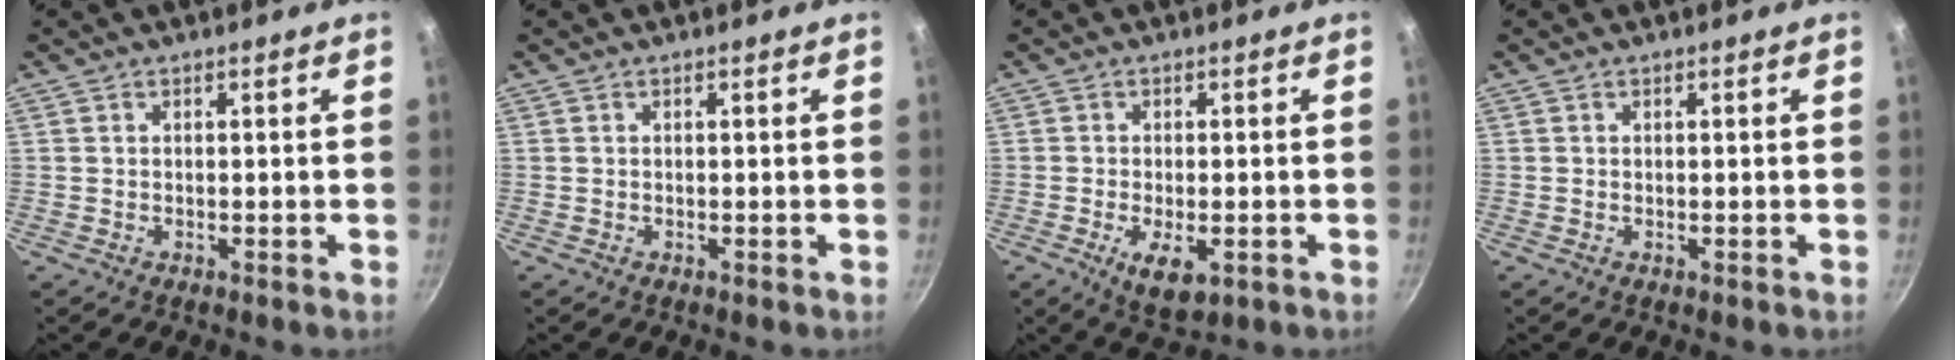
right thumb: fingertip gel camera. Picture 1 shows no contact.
{"total": 0.0}
{"total": 6.1, "force": [-2.2, 2.7, 5.0], "torque": [-0.084, -0.008, -0.030]}
{"total": 0.0}